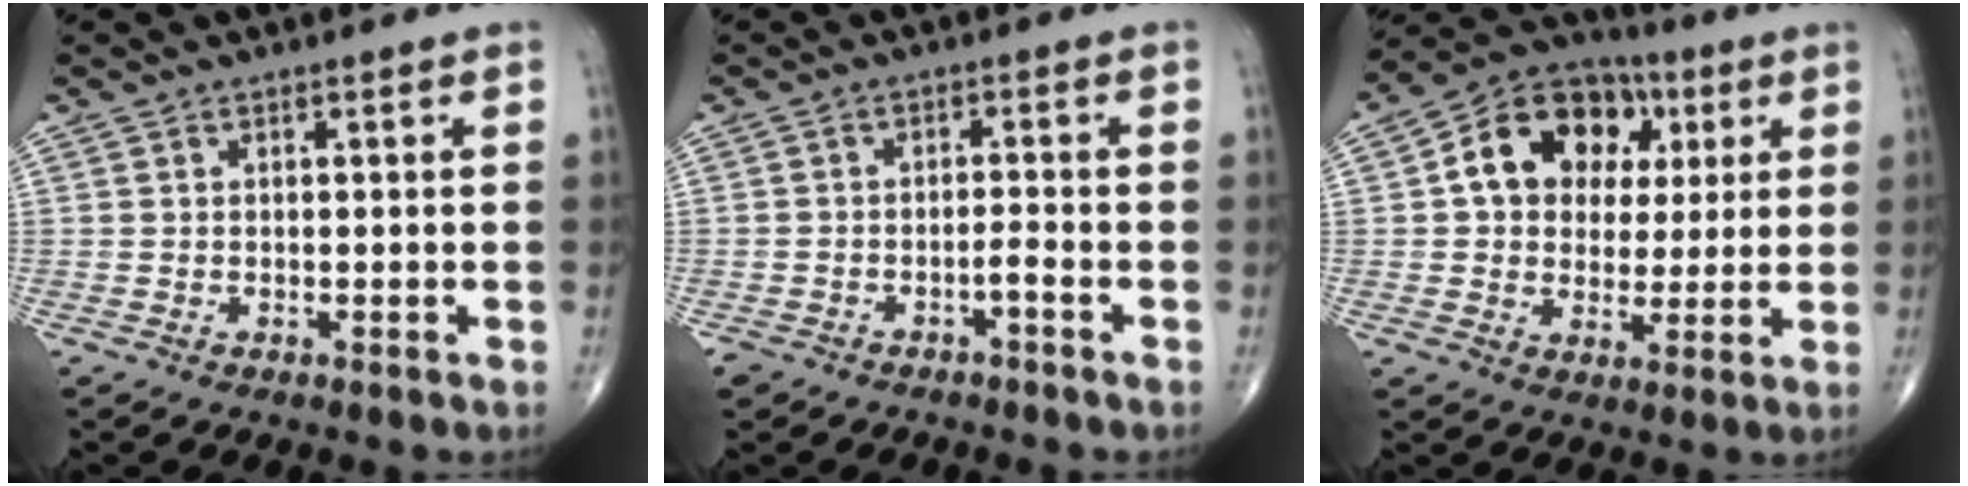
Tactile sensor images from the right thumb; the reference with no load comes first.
{"total": 2.6, "force": [-2.0, 0.8, 1.5], "torque": [-0.028, 0.023, -0.032]}
{"total": 15.5, "force": [3.8, 12.0, 9.0], "torque": [-0.109, 0.013, 0.057]}